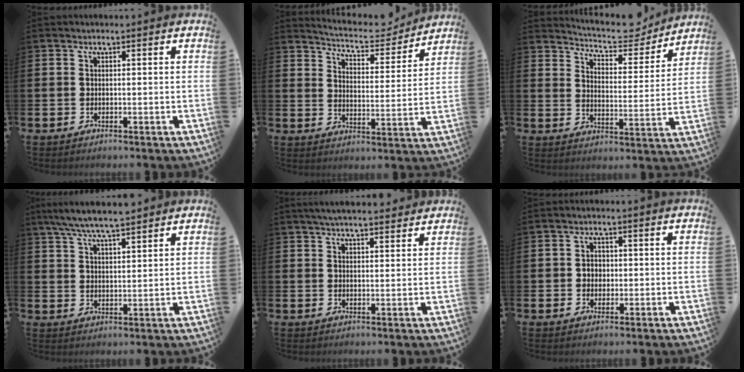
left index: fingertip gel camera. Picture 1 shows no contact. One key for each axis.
{"total": 6.3, "fx": 6.0, "fy": 1.1, "fz": 1.1, "tx": -0.038, "ty": -0.045, "tz": 0.101}
{"total": 6.8, "fx": 6.5, "fy": 1.6, "fz": 1.3, "tx": -0.043, "ty": -0.047, "tz": 0.111}
{"total": 6.8, "fx": 6.4, "fy": 0.7, "fz": 2.4, "tx": -0.063, "ty": -0.020, "tz": 0.116}
{"total": 4.1, "fx": 3.9, "fy": 0.6, "fz": 1.2, "tx": -0.031, "ty": -0.008, "tz": 0.071}
{"total": 2.2, "fx": 0.2, "fy": 2.0, "fz": 0.9, "tx": -0.005, "ty": 0.003, "tz": -0.003}